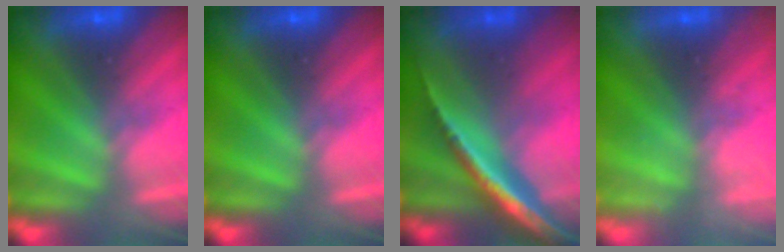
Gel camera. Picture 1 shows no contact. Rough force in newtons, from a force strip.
{"total": 0.0}
{"total": 2.0}
{"total": 2.2}